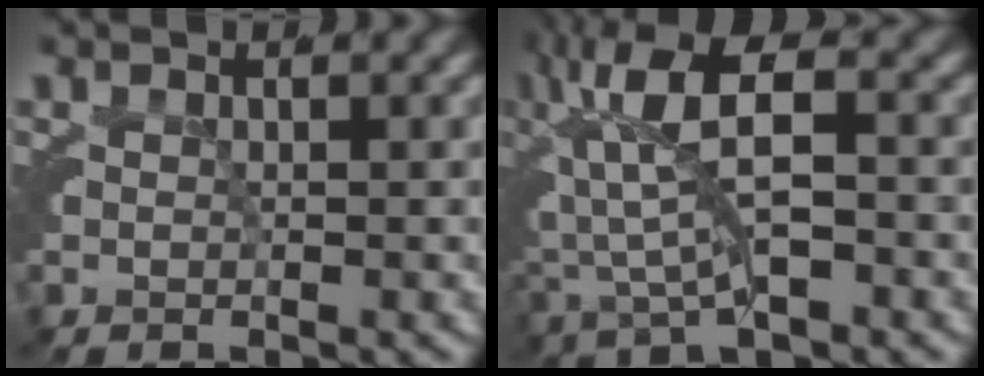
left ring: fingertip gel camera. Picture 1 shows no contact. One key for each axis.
{"total": 8.6, "fx": 1.9, "fy": 4.3, "fz": 7.2, "tx": -0.131, "ty": 0.014, "tz": 0.022}